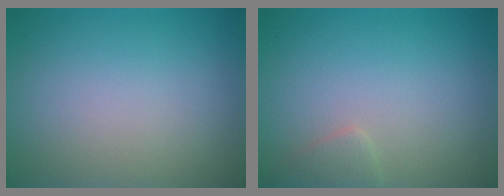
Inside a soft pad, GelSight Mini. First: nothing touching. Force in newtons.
{"total": 1.2, "press": 1.2, "slide": 0.1}